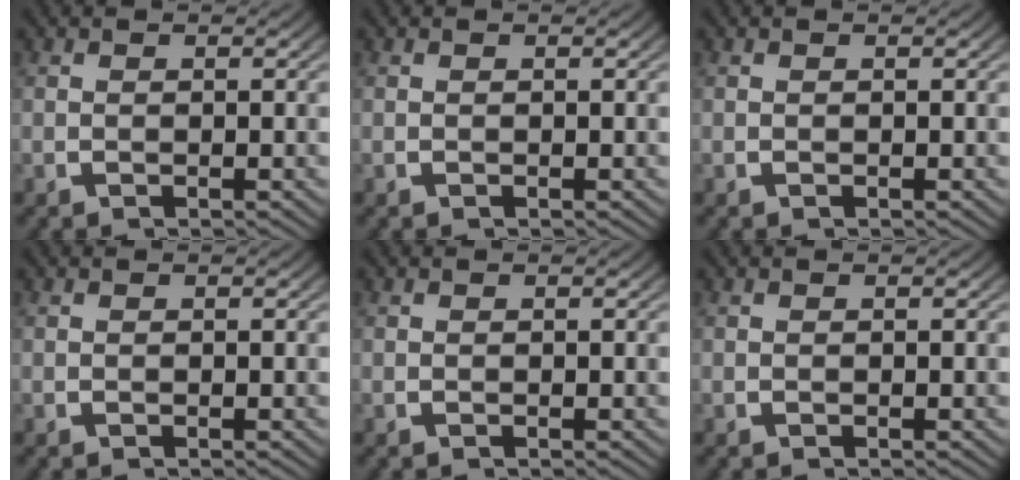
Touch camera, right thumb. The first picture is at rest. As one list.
[{"total": 0.0}, {"total": 0.0}, {"total": 0.0}, {"total": 0.0}, {"total": 0.0}]